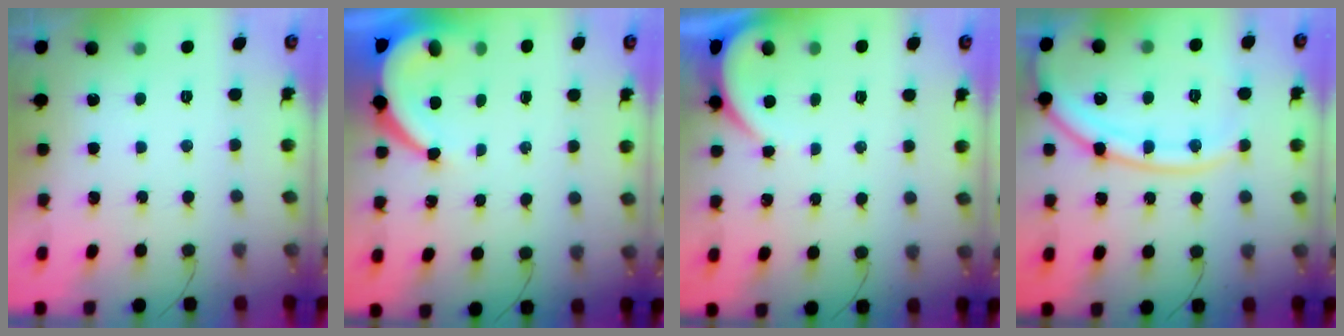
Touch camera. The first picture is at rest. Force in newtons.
{"total": 8.1, "press": 8.0, "slide": 0.9}
{"total": 2.6, "press": 2.6, "slide": 0.2}
{"total": 16.5, "press": 16.4, "slide": 1.9}